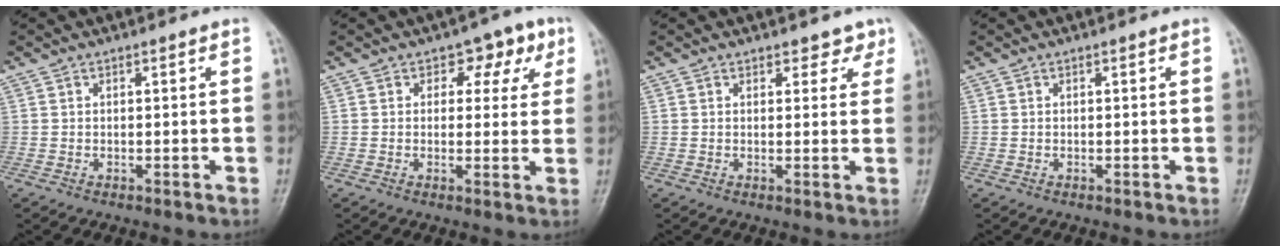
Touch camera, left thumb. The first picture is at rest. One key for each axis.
{"total": 6.7, "fx": 2.7, "fy": 4.7, "fz": 4.0, "tx": 0.000, "ty": -0.002, "tz": 0.024}
{"total": 2.9, "fx": 2.1, "fy": 1.8, "fz": 0.6, "tx": 0.021, "ty": -0.011, "tz": 0.019}
{"total": 0.0}